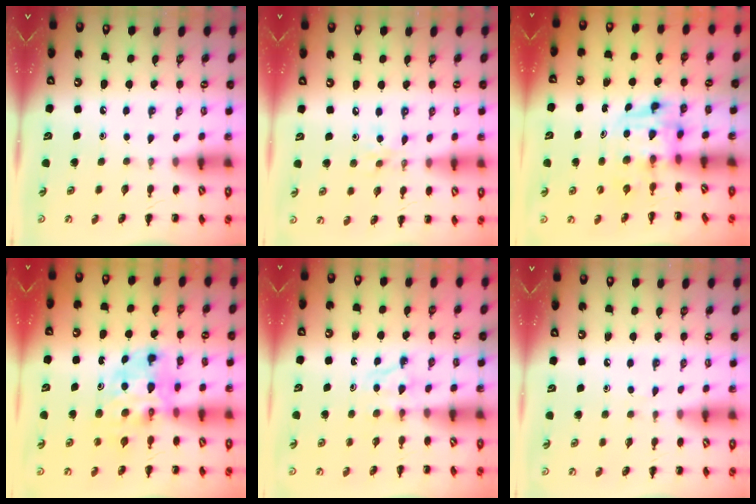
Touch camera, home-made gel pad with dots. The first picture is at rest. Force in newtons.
{"total": 3.9, "press": 3.8, "slide": 0.8}
{"total": 3.2, "press": 3.1, "slide": 0.5}
{"total": 8.2, "press": 7.7, "slide": 2.7}
{"total": 5.1, "press": 4.9, "slide": 1.5}
{"total": 2.9, "press": 2.8, "slide": 1.0}